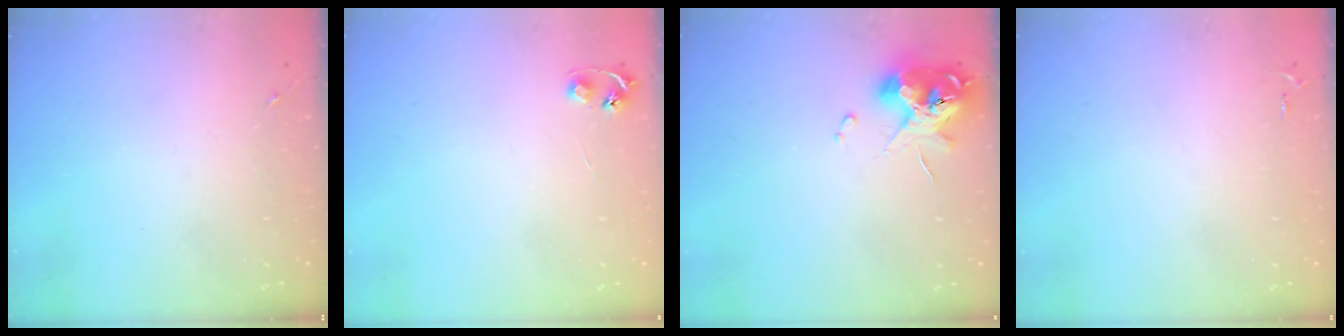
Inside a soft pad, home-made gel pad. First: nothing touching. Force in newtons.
{"total": 4.8, "press": 4.7, "slide": 0.5}
{"total": 11.3, "press": 11.2, "slide": 1.6}
{"total": 2.6, "press": 2.6, "slide": 0.4}